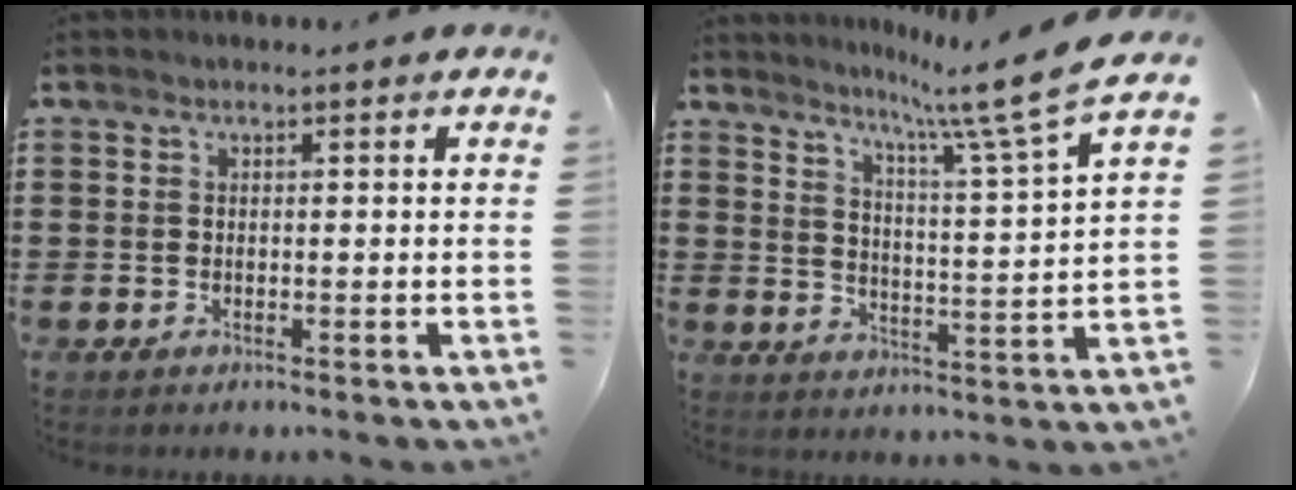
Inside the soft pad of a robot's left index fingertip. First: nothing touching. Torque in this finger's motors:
{"motor_torque": [-0.16, 0.34, -0.03, 0.09]}